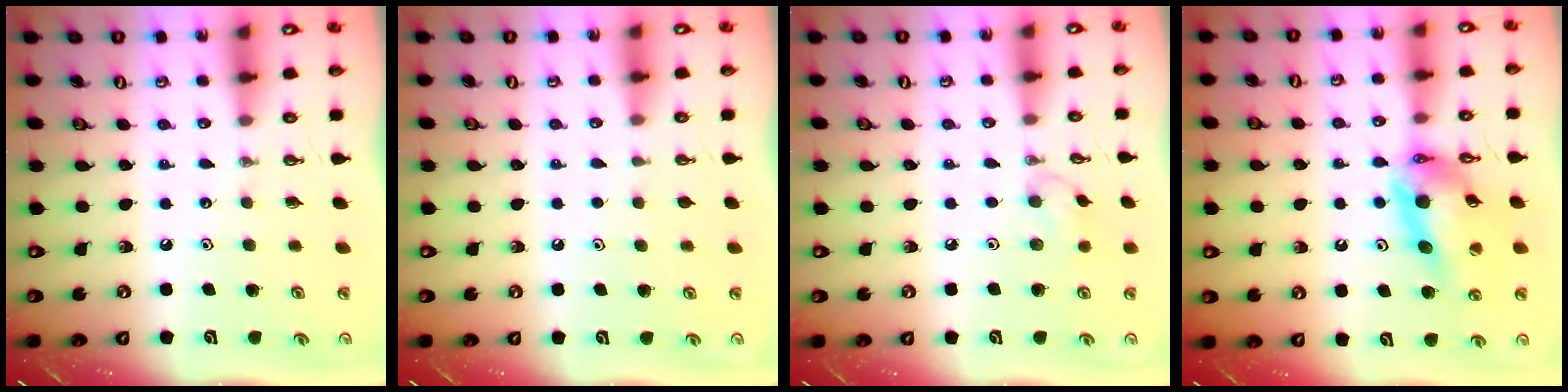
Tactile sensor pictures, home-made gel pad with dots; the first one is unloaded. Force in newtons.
{"total": 1.2, "press": 0.5, "slide": 1.0}
{"total": 6.7, "press": 5.9, "slide": 3.2}
{"total": 13.9, "press": 13.8, "slide": 1.4}